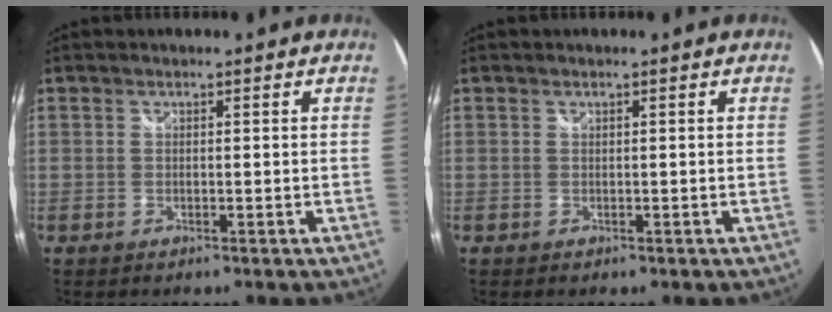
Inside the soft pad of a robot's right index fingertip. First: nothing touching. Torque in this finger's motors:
{"motor_torque": [-0.10, -0.03, 0.03, 0.02]}